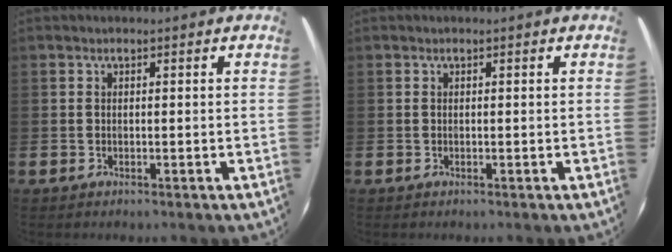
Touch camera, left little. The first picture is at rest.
{"total": 0.0}